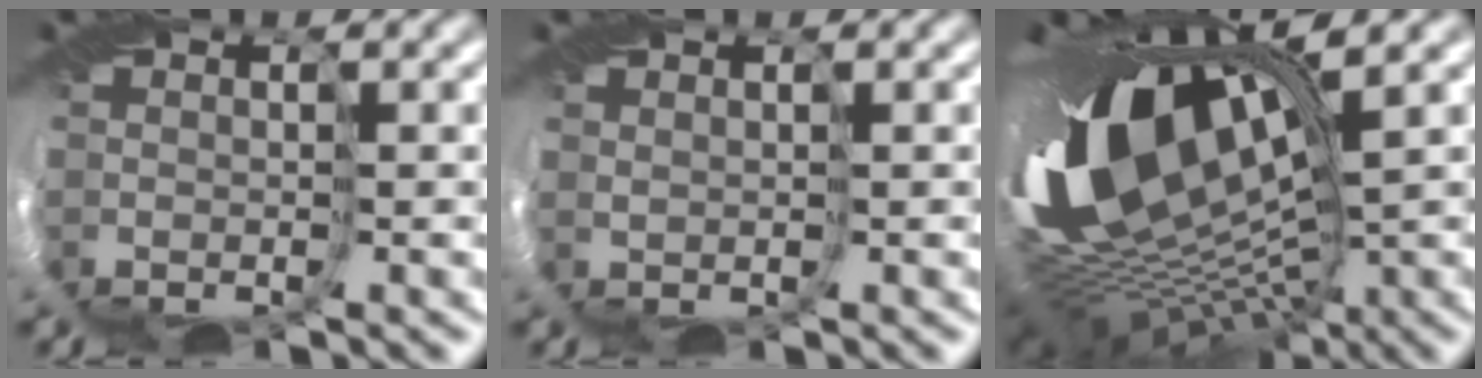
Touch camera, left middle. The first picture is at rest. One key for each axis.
{"total": 0.6, "fx": 0.3, "fy": -0.2, "fz": -0.5, "tx": 0.008, "ty": 0.000, "tz": 0.004}
{"total": 16.1, "fx": 2.6, "fy": 8.3, "fz": 13.6, "tx": -0.266, "ty": -0.014, "tz": 0.058}